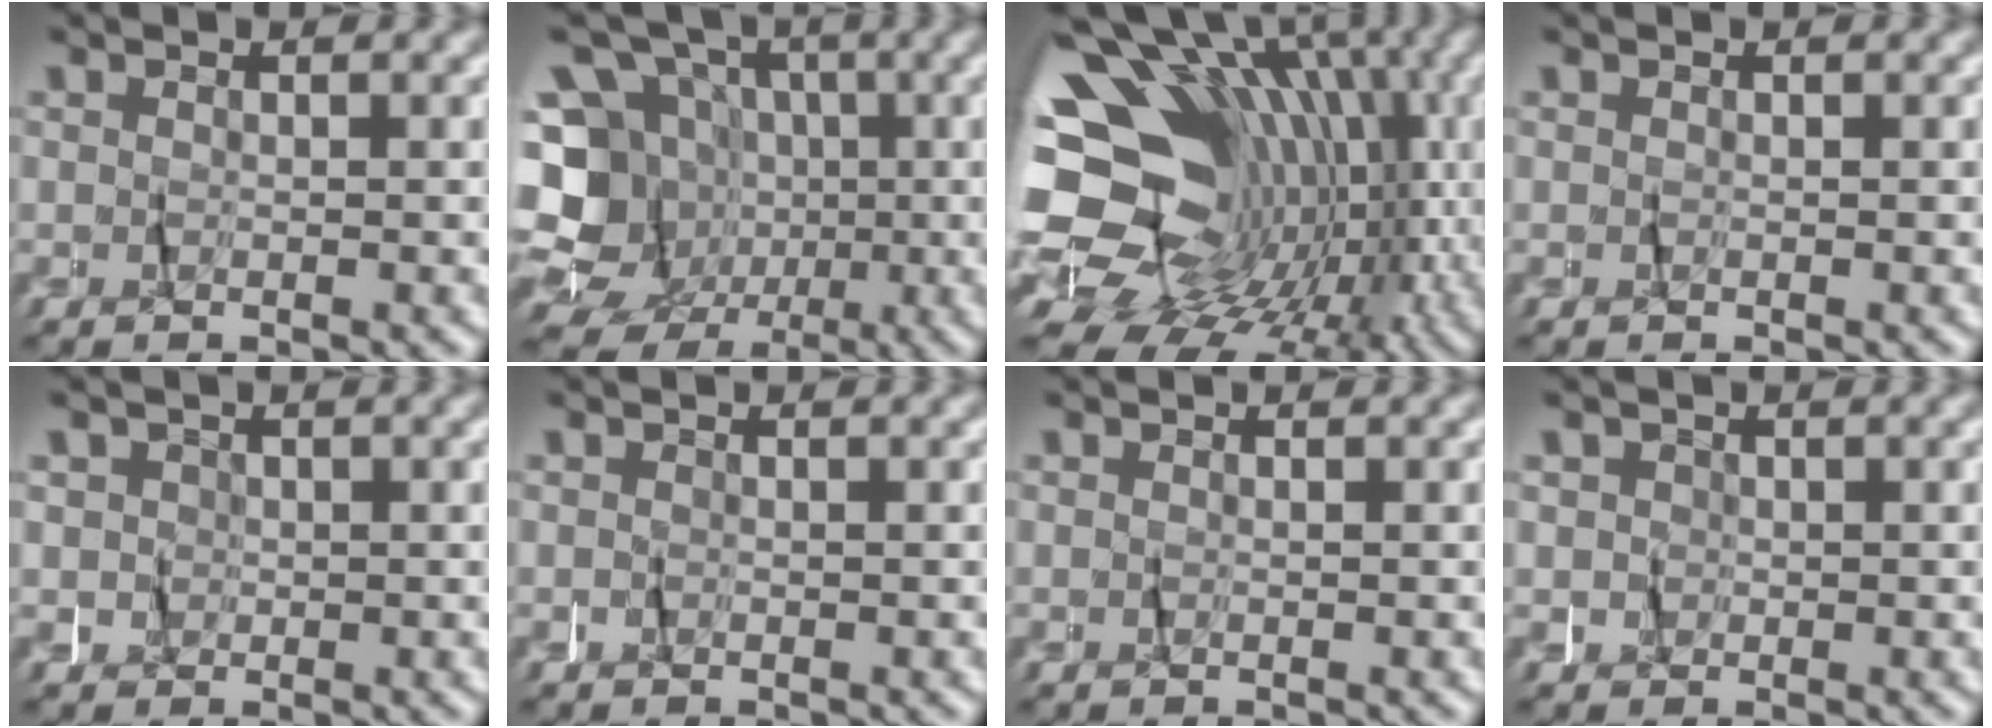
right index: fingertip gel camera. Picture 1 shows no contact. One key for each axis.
{"total": 12.3, "fx": -2.2, "fy": 10.2, "fz": 6.4, "tx": -0.131, "ty": -0.040, "tz": -0.036}
{"total": 22.9, "fx": -1.8, "fy": 15.7, "fz": 16.5, "tx": -0.282, "ty": -0.031, "tz": -0.027}
{"total": 0.0}
{"total": 2.2, "fx": 0.5, "fy": 2.2, "fz": 0.4, "tx": -0.020, "ty": -0.005, "tz": 0.011}
{"total": 0.0}
{"total": 0.0}
{"total": 1.5, "fx": 0.3, "fy": 1.4, "fz": 0.0, "tx": -0.007, "ty": -0.002, "tz": 0.007}